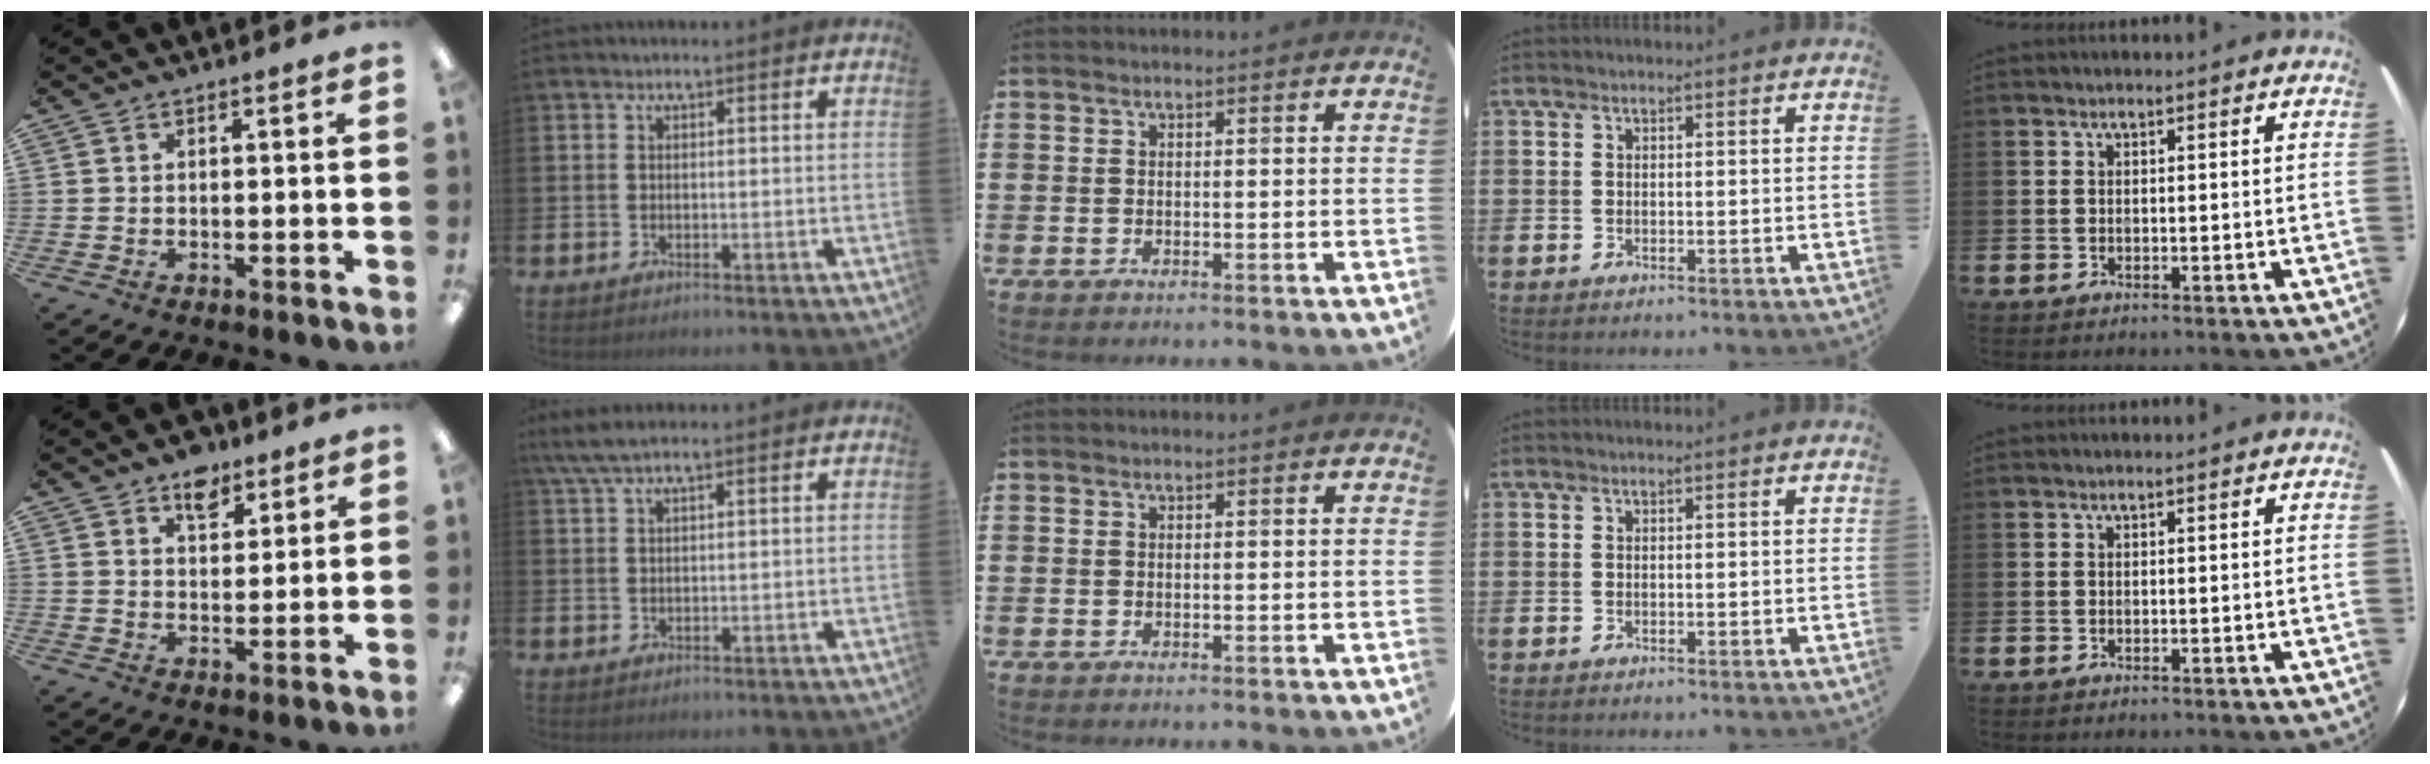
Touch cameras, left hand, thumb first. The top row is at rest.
{"thumb": {"total": 6.8, "force": [4.9, 3.7, 2.9], "torque": [-0.023, -0.025, 0.082]}, "index": {"total": 3.1, "force": [2.2, 0.4, 2.2], "torque": [-0.052, 0.001, 0.041]}}